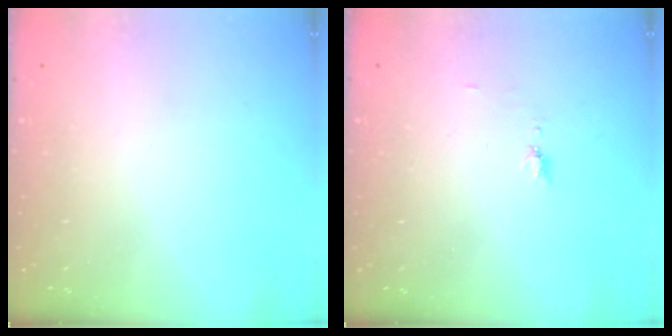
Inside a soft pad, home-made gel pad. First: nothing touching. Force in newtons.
{"total": 4.8, "press": 4.7, "slide": 0.6}